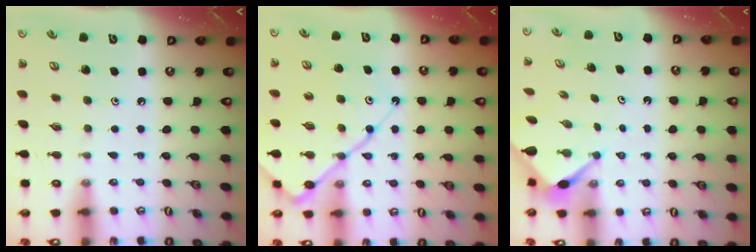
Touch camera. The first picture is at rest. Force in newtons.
{"total": 13.0, "press": 12.9, "slide": 1.3}
{"total": 2.9, "press": 2.9, "slide": 0.3}